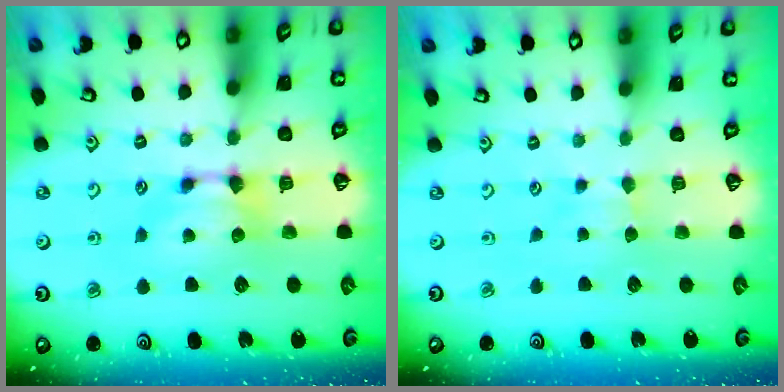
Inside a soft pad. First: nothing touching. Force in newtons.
{"total": 1.9, "press": 1.9, "slide": 0.4}